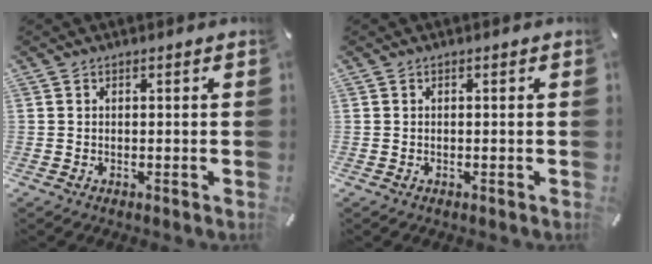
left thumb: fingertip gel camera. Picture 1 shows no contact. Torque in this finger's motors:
{"motor_torque": [-0.08, -0.04, -0.03, 0.06, 0.00]}